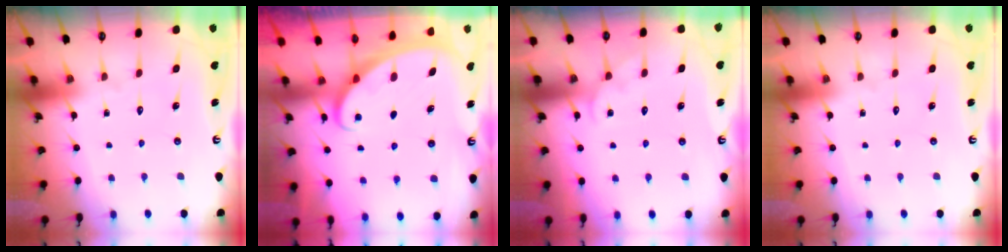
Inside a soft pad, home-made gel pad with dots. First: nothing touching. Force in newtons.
{"total": 2.1, "press": 2.1, "slide": 0.1}
{"total": 3.4, "press": 3.4, "slide": 0.3}
{"total": 0.0}